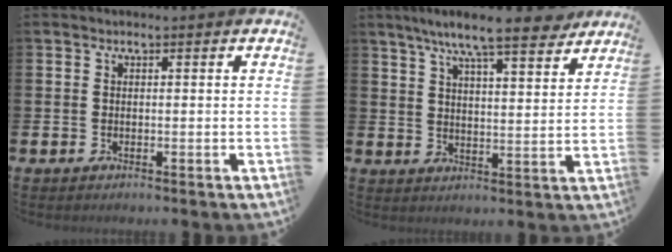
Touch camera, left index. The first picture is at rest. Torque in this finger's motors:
{"motor_torque": [0.96, -1.18, 1.06, 0.21]}